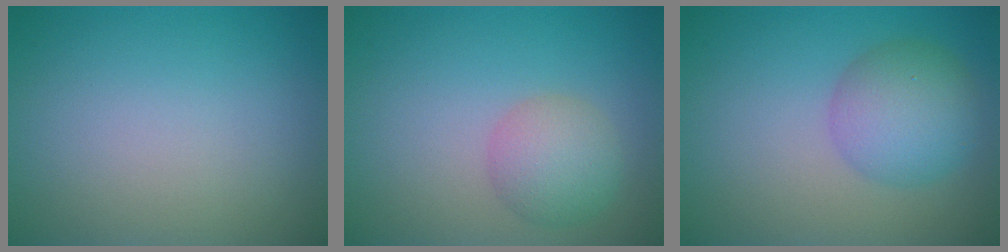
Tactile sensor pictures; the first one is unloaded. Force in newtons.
{"total": 3.3, "press": 3.3, "slide": 0.0}
{"total": 4.7, "press": 4.7, "slide": 0.2}